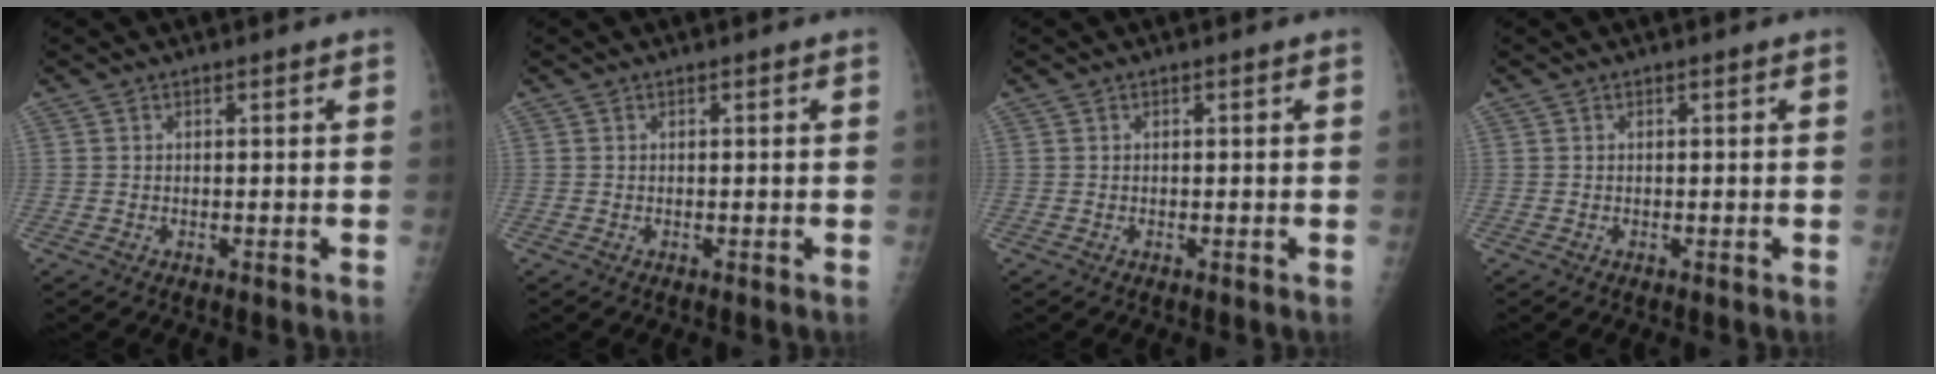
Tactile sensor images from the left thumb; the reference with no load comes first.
{"total": 0.0}
{"total": 0.0}
{"total": 0.0}